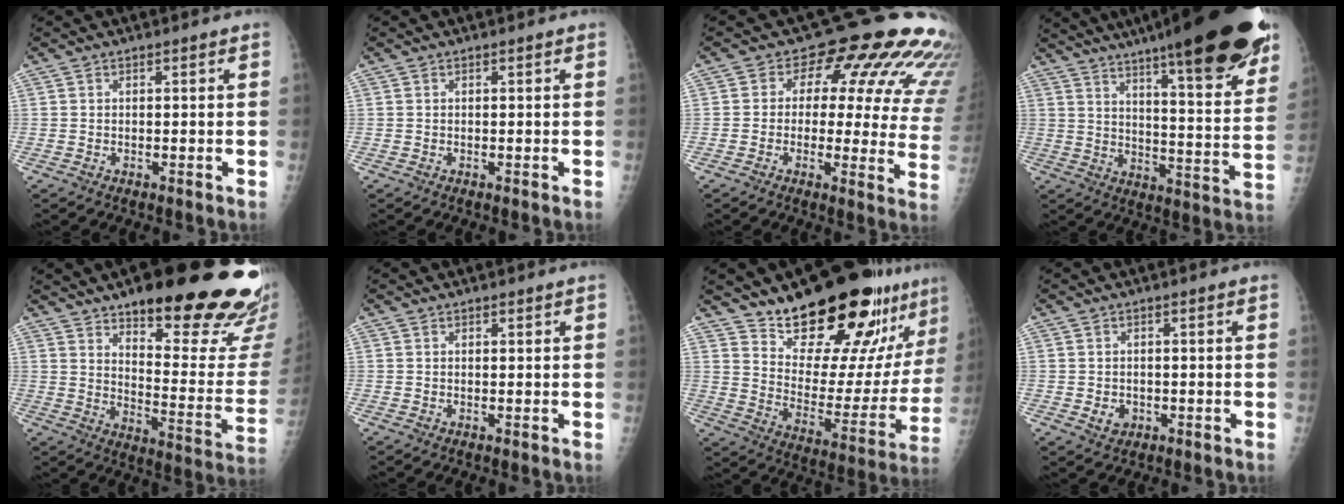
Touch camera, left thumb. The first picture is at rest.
{"total": 0.0}
{"total": 20.0, "force": [9.6, 9.9, 14.6], "torque": [-0.137, -0.022, 0.092]}
{"total": 31.3, "force": [21.9, 5.8, 21.6], "torque": [-0.274, -0.075, 0.301]}
{"total": 28.3, "force": [19.3, 7.6, 19.3], "torque": [-0.210, -0.099, 0.259]}
{"total": 0.6, "force": [0.4, 0.4, 0.3], "torque": [-0.002, -0.002, 0.004]}
{"total": 25.4, "force": [19.6, 8.5, 13.8], "torque": [-0.168, -0.121, 0.286]}
{"total": 2.7, "force": [-0.6, 2.3, 1.2], "torque": [-0.007, 0.001, -0.002]}